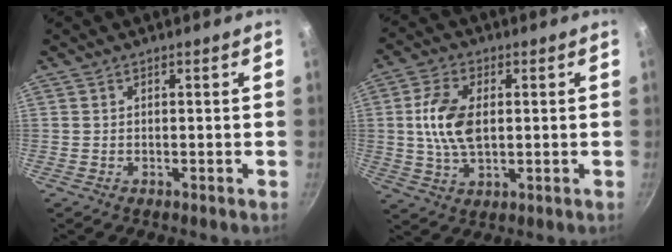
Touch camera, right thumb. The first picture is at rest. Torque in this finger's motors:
{"motor_torque": [0.59, 1.78, 1.20, -0.52, 0.09]}